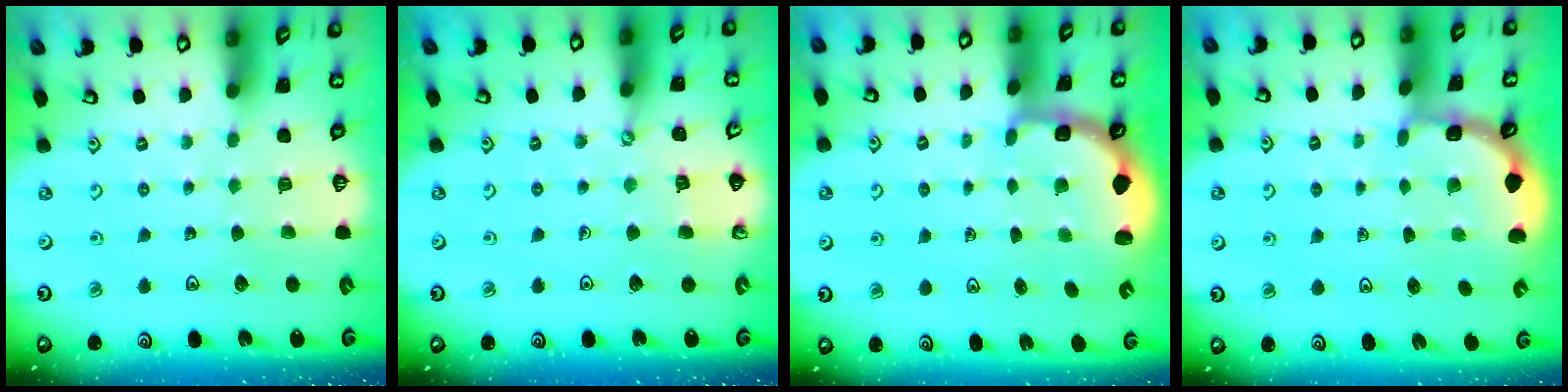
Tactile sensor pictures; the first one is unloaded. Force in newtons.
{"total": 4.8, "press": 4.8, "slide": 0.5}
{"total": 2.5, "press": 2.2, "slide": 1.2}
{"total": 2.1, "press": 2.1, "slide": 0.2}